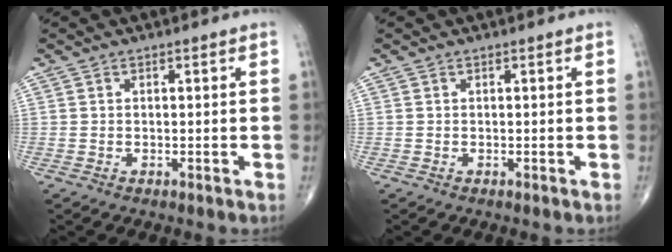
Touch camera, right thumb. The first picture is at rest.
{"total": 0.0}